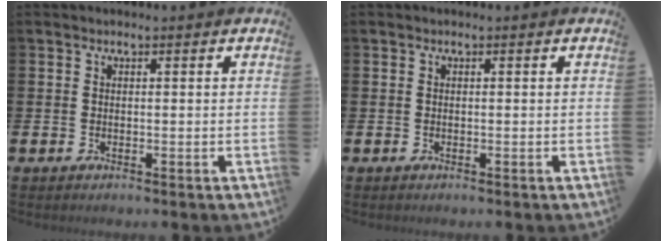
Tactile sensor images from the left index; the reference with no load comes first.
{"total": 0.0}